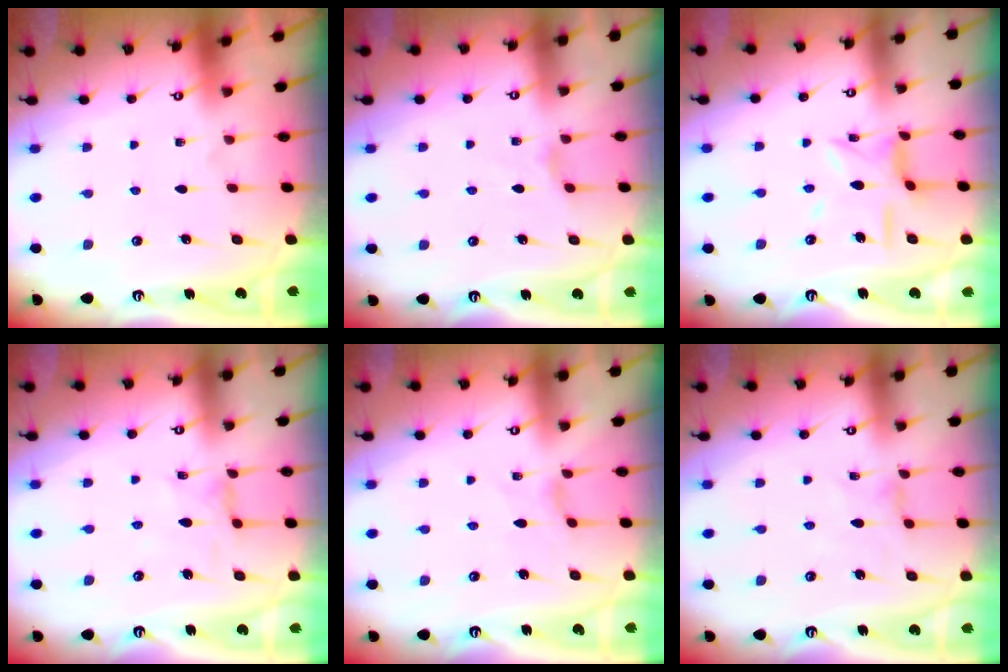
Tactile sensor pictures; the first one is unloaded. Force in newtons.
{"total": 2.2, "press": 2.2, "slide": 0.4}
{"total": 9.2, "press": 9.2, "slide": 0.8}
{"total": 2.8, "press": 2.8, "slide": 0.4}
{"total": 1.2, "press": 1.2, "slide": 0.3}
{"total": 1.0, "press": 0.9, "slide": 0.2}